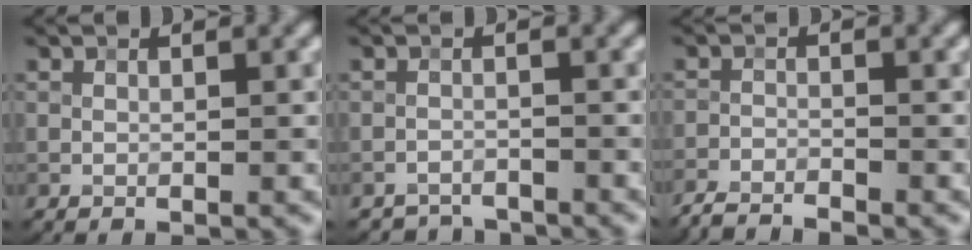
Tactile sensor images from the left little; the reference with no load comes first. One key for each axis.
{"total": 1.8, "fx": -1.7, "fy": 0.3, "fz": -0.5, "tx": 0.018, "ty": 0.000, "tz": -0.033}
{"total": 3.0, "fx": -2.9, "fy": 0.1, "fz": 0.4, "tx": -0.010, "ty": -0.007, "tz": -0.061}